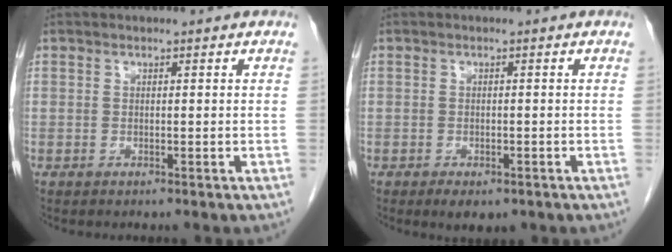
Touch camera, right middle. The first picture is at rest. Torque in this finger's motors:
{"motor_torque": [0.02, -0.02, 0.01, 0.01]}